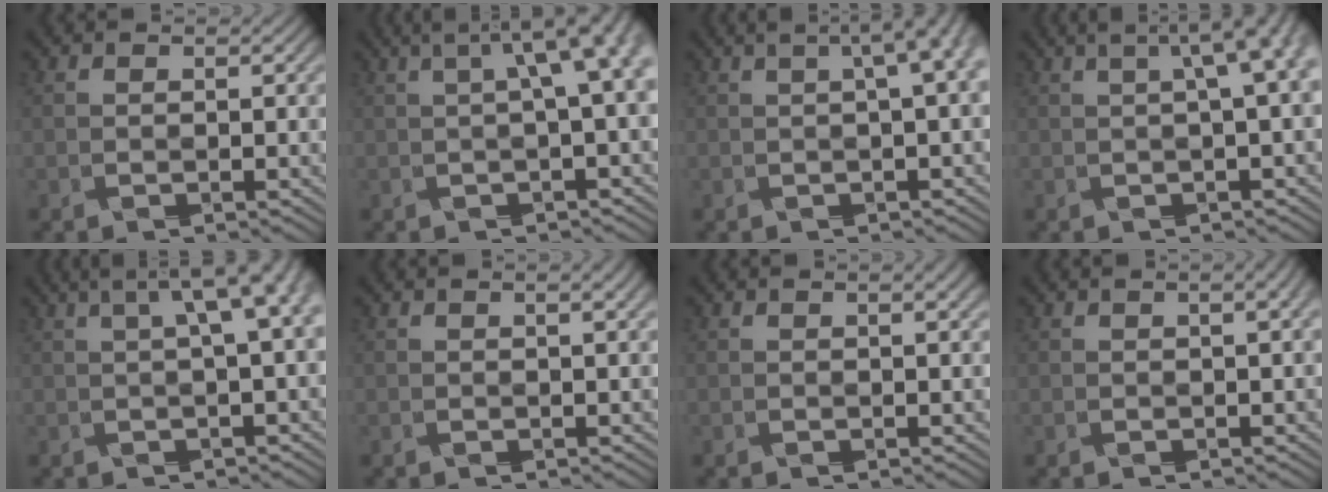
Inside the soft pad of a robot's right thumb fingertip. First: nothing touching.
{"total": 8.1, "force": [1.5, 2.2, 7.7], "torque": [-0.128, 0.011, 0.028]}
{"total": 5.6, "force": [1.3, 1.1, 5.3], "torque": [-0.091, 0.005, 0.025]}
{"total": 6.9, "force": [1.4, 1.6, 6.6], "torque": [-0.107, 0.009, 0.025]}
{"total": 7.4, "force": [2.0, 1.6, 7.0], "torque": [-0.123, 0.010, 0.037]}
{"total": 1.2, "force": [0.3, 0.3, 1.2], "torque": [-0.031, -0.002, 0.011]}
{"total": 0.9, "force": [0.2, 0.2, 0.8], "torque": [-0.025, -0.003, 0.007]}
{"total": 2.1, "force": [0.3, 0.8, 2.0], "torque": [-0.040, -0.005, 0.011]}